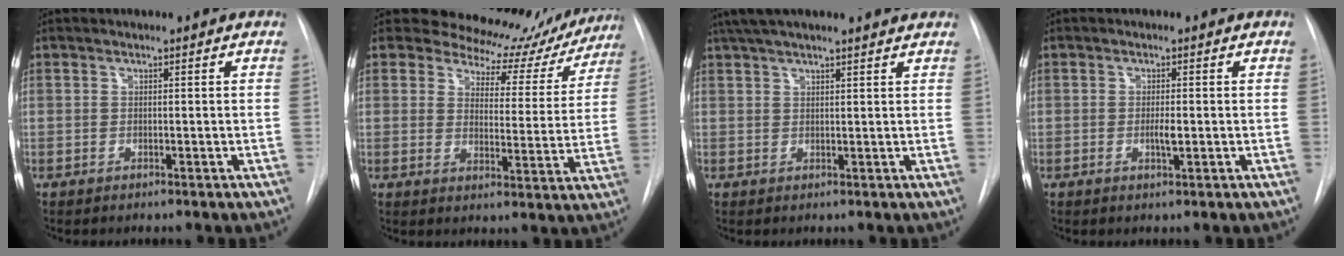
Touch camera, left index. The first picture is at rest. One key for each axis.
{"total": 14.7, "fx": 13.0, "fy": 6.0, "fz": 3.2, "tx": -0.018, "ty": -0.016, "tz": 0.141}
{"total": 12.6, "fx": 11.0, "fy": 2.2, "fz": 5.8, "tx": -0.091, "ty": 0.052, "tz": 0.155}
{"total": 1.7, "fx": -0.2, "fy": 0.3, "fz": 1.7, "tx": -0.033, "ty": -0.001, "tz": -0.004}